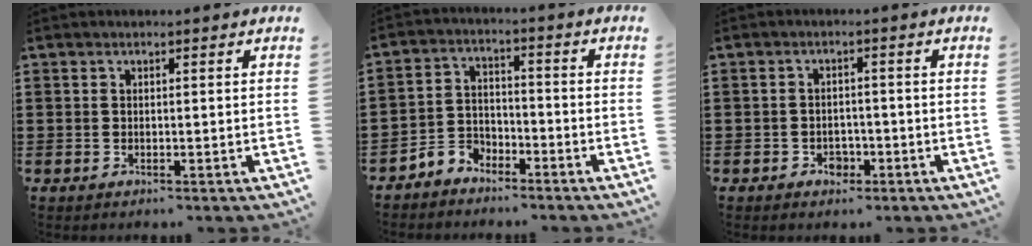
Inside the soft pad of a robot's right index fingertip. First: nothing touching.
{"total": 3.8, "force": [-3.5, 1.7, 0.1], "torque": [-0.019, 0.001, -0.075]}
{"total": 2.0, "force": [-1.2, 1.4, 0.7], "torque": [-0.019, -0.002, -0.026]}